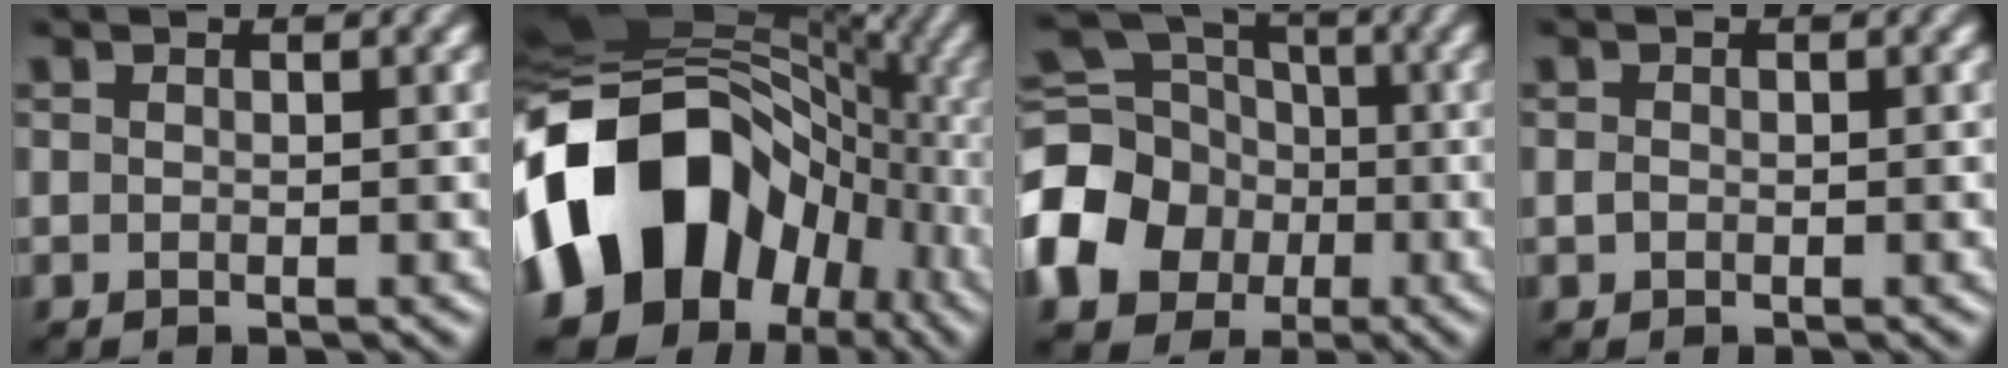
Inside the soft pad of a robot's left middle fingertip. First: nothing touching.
{"total": 17.1, "force": [-4.0, 13.2, 10.2], "torque": [-0.172, 0.009, -0.088]}
{"total": 12.6, "force": [-3.3, 10.9, 5.3], "torque": [-0.143, -0.023, -0.085]}
{"total": 0.5, "force": [-0.1, 0.4, 0.3], "torque": [-0.004, -0.003, -0.003]}